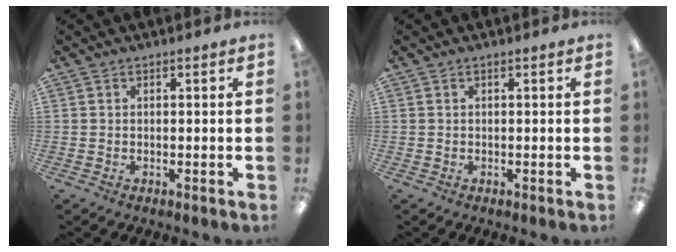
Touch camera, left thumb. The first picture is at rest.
{"total": 0.0}